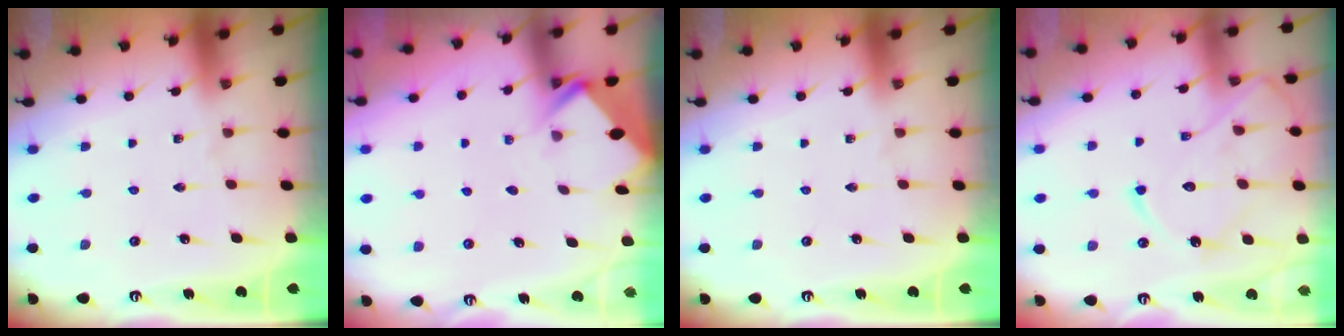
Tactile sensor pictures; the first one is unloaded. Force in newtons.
{"total": 2.9, "press": 2.9, "slide": 0.2}
{"total": 0.0}
{"total": 14.4, "press": 14.4, "slide": 1.1}